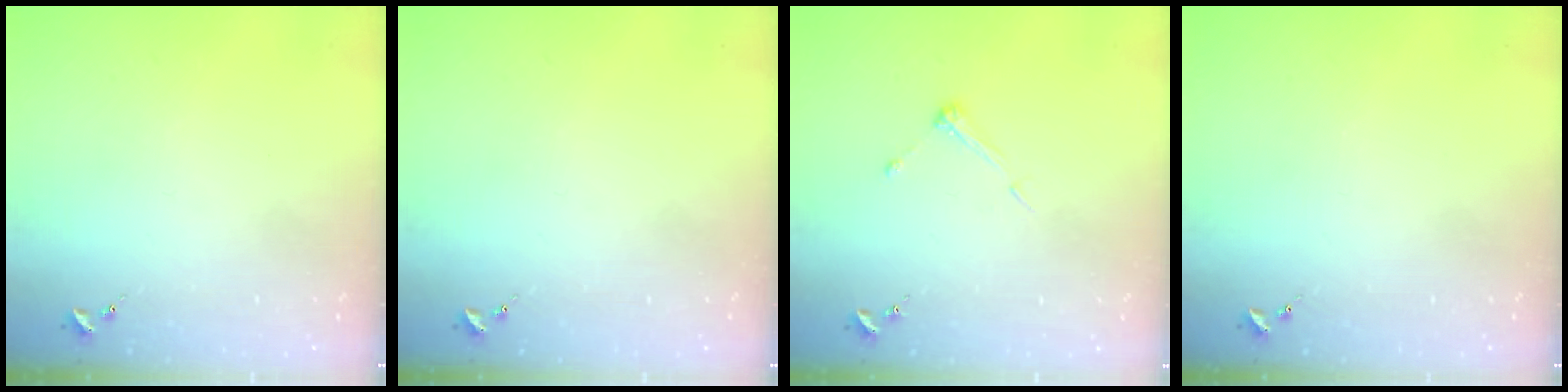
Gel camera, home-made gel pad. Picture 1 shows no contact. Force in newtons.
{"total": 0.0}
{"total": 5.7, "press": 5.7, "slide": 0.4}
{"total": 0.0}